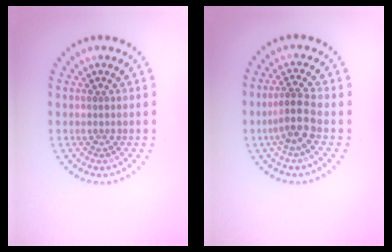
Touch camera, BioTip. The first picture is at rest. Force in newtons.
{"total": 2.8, "press": 2.3, "slide": 1.6}